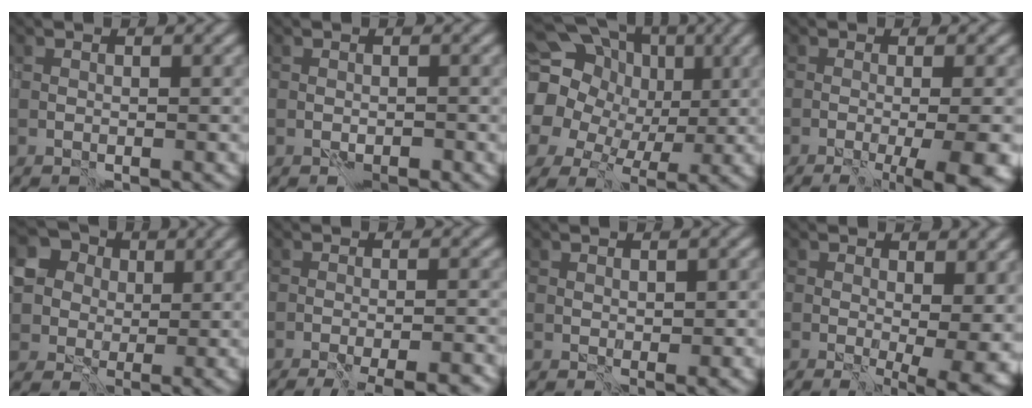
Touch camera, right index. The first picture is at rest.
{"total": 0.9, "force": [-0.5, 0.6, 0.4], "torque": [-0.005, -0.008, -0.006]}
{"total": 17.9, "force": [6.7, 14.6, 8.0], "torque": [-0.168, 0.034, 0.088]}
{"total": 6.0, "force": [-2.7, 0.8, 5.3], "torque": [-0.057, -0.011, -0.035]}
{"total": 7.8, "force": [2.8, 6.5, 3.3], "torque": [-0.085, 0.021, 0.037]}
{"total": 6.6, "force": [-5.5, 0.9, 3.6], "torque": [-0.032, -0.003, -0.069]}
{"total": 0.5, "force": [0.2, -0.5, 0.1], "torque": [0.004, 0.002, 0.003]}
{"total": 7.3, "force": [-0.2, 3.0, 6.7], "torque": [-0.079, -0.014, 0.011]}